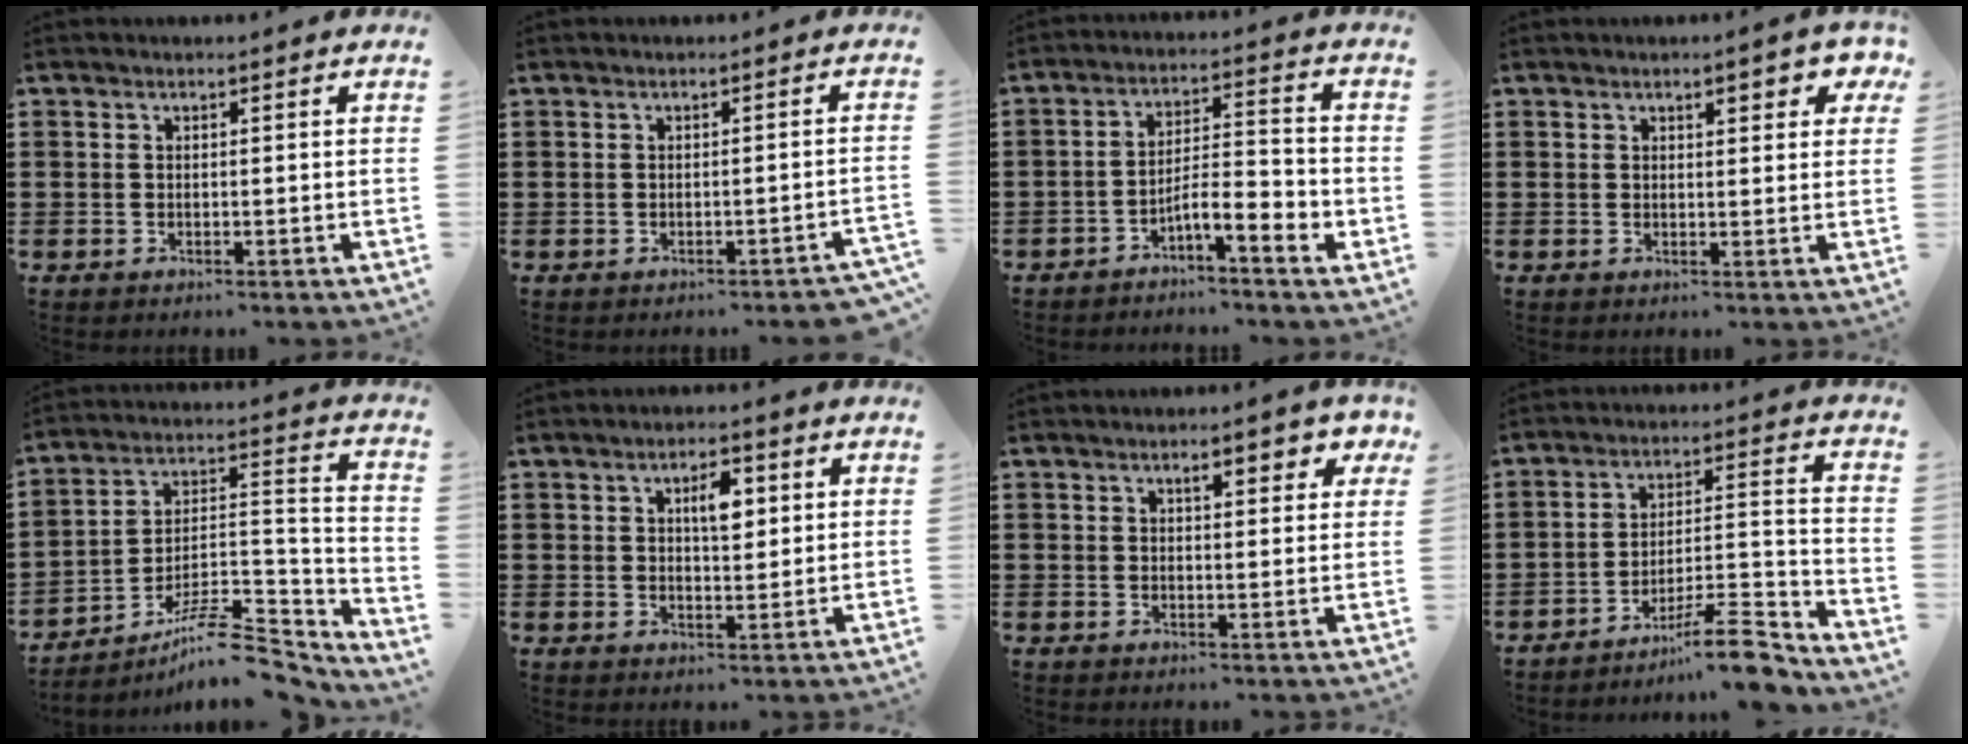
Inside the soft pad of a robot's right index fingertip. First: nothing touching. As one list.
[{"total": 0.9, "force": [-0.9, 0.1, 0.2], "torque": [-0.008, 0.001, -0.019]}, {"total": 5.8, "force": [-3.5, 1.2, 4.5], "torque": [-0.077, 0.003, -0.065]}, {"total": 2.8, "force": [1.6, 1.0, 2.1], "torque": [-0.029, 0.002, 0.023]}, {"total": 9.6, "force": [-8.0, 2.3, 4.8], "torque": [-0.069, 0.023, -0.153]}, {"total": 4.3, "force": [1.4, 1.8, 3.6], "torque": [-0.053, 0.000, 0.016]}, {"total": 3.6, "force": [1.9, 1.1, 2.8], "torque": [-0.043, 0.003, 0.027]}, {"total": 10.4, "force": [-8.6, 1.1, 5.8], "torque": [-0.079, 0.028, -0.159]}]